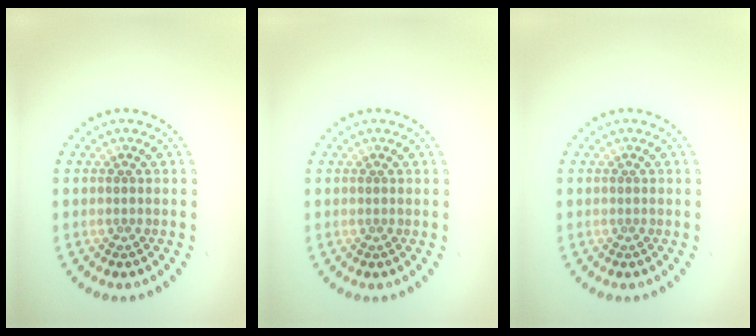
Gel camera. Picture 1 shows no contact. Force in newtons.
{"total": 0.0}
{"total": 0.0}